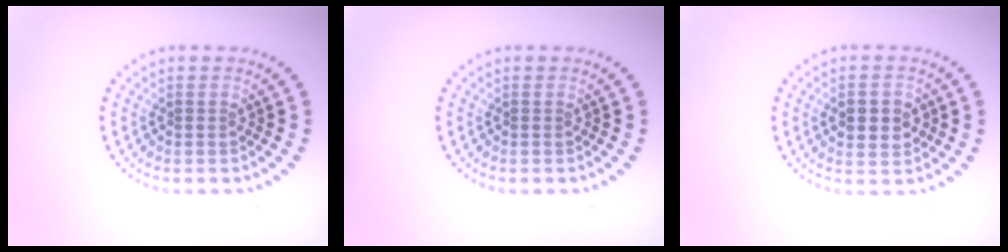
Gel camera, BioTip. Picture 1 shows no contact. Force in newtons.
{"total": 0.0}
{"total": 3.1, "press": 3.1, "slide": 0.2}